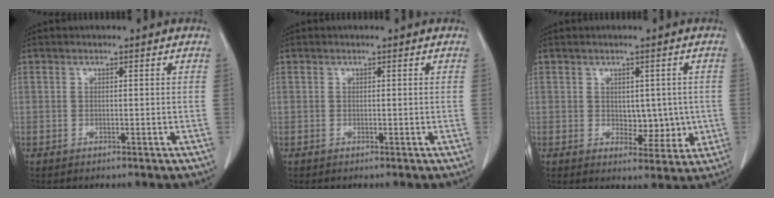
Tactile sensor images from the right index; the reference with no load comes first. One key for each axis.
{"total": 0.0}
{"total": 4.6, "fx": -0.1, "fy": 2.9, "fz": 3.5, "tx": -0.033, "ty": -0.001, "tz": 0.007}